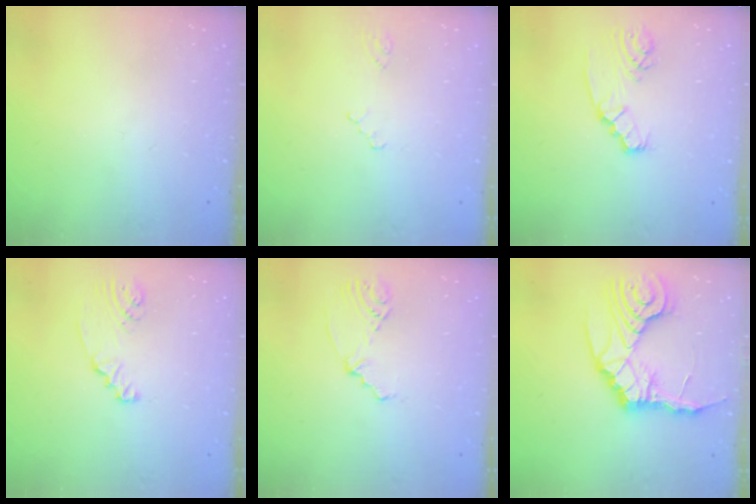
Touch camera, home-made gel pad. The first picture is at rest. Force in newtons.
{"total": 0.7, "press": 0.6, "slide": 0.2}
{"total": 3.6, "press": 3.6, "slide": 0.5}
{"total": 2.3, "press": 2.3, "slide": 0.3}
{"total": 4.3, "press": 1.2, "slide": 4.1}
{"total": 16.2, "press": 16.0, "slide": 2.4}